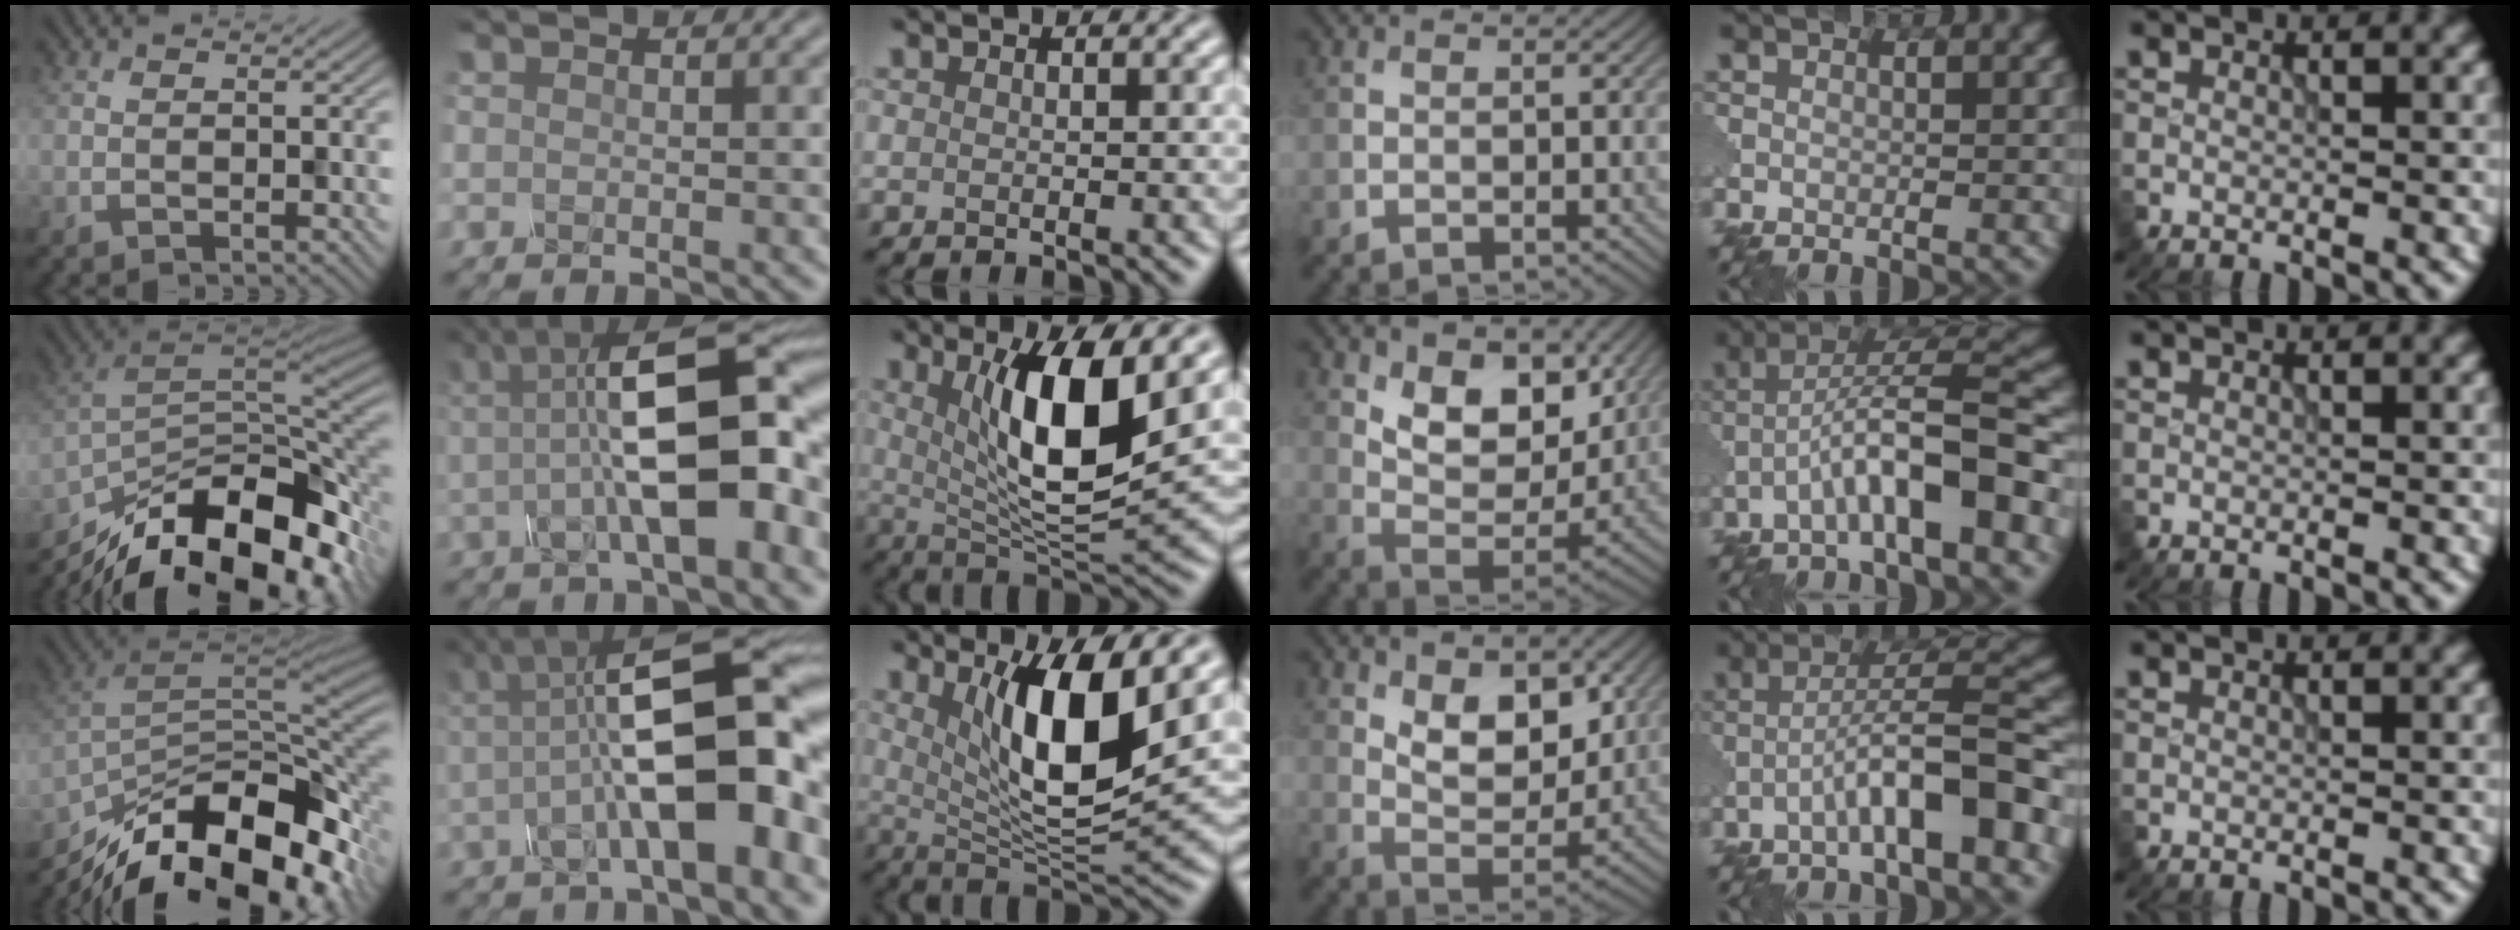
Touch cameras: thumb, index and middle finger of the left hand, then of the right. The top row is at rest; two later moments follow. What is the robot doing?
{"motion": "assemble", "object": "glue stick"}